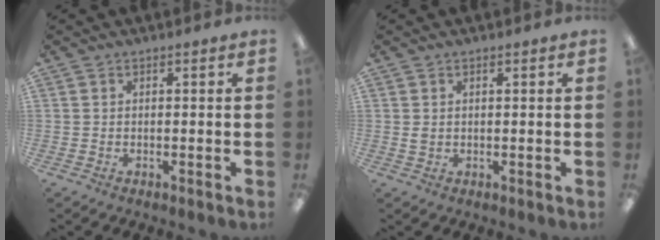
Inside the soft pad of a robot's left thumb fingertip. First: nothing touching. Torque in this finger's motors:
{"motor_torque": [0.18, 0.42, -0.12, -0.24, 0.00]}